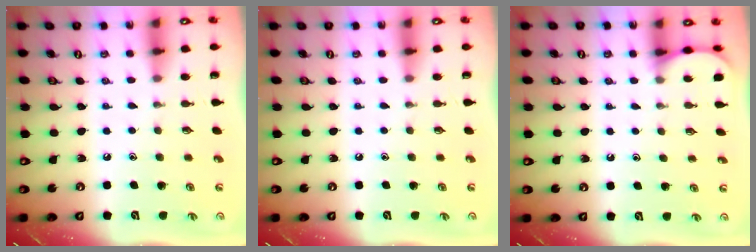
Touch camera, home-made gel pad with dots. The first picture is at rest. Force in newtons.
{"total": 0.0}
{"total": 3.2, "press": 3.2, "slide": 0.4}